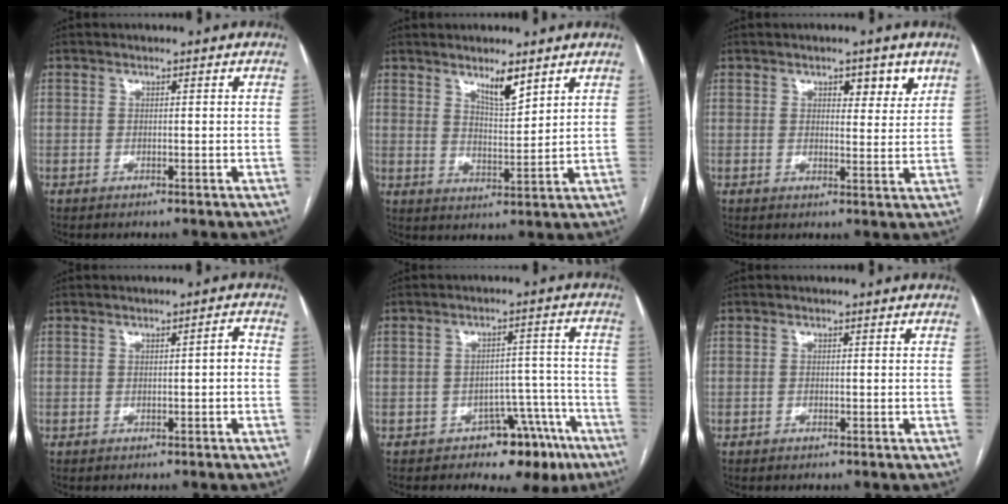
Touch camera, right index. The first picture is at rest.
{"total": 5.2, "force": [3.7, 1.0, 3.5], "torque": [-0.063, -0.009, 0.067]}
{"total": 4.2, "force": [2.4, 1.8, 2.9], "torque": [-0.033, -0.004, 0.031]}
{"total": 1.4, "force": [-0.1, 0.3, 1.4], "torque": [-0.016, 0.004, -0.002]}
{"total": 9.1, "force": [-6.3, 5.5, 3.7], "torque": [-0.007, 0.050, -0.082]}
{"total": 0.0}